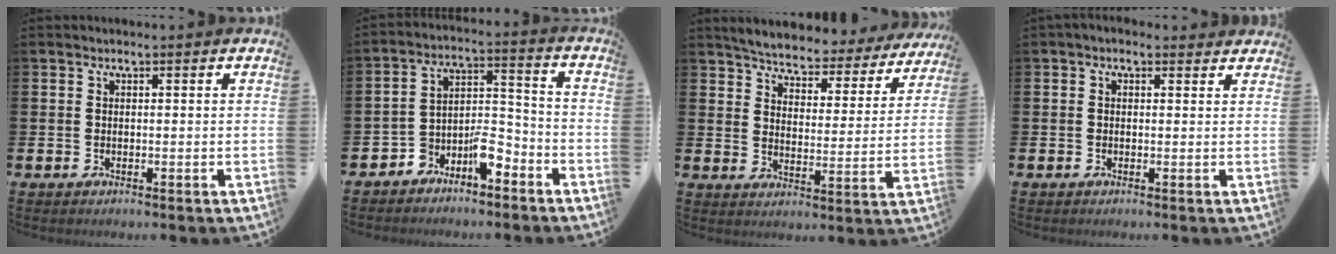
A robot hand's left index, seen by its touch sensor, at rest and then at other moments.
{"total": 6.2, "force": [-4.8, 2.1, 3.3], "torque": [-0.063, -0.002, -0.093]}
{"total": 4.7, "force": [4.6, 0.5, 0.9], "torque": [-0.046, -0.040, 0.073]}
{"total": 0.7, "force": [0.3, 0.4, 0.4], "torque": [-0.004, 0.005, 0.003]}